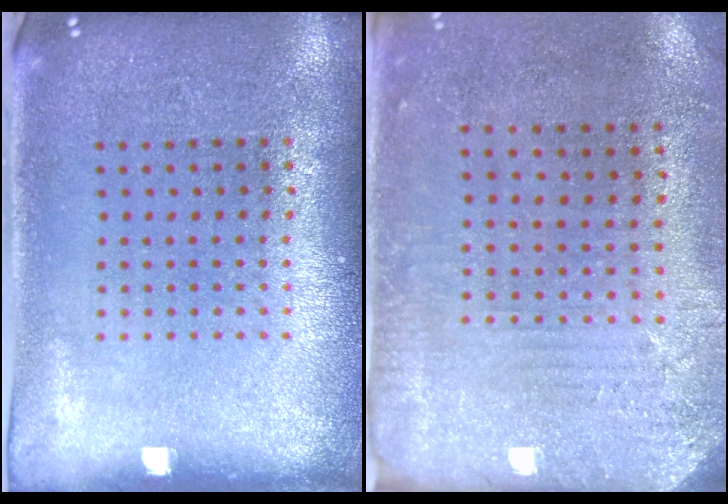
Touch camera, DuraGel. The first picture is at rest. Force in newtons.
{"total": 2.8, "press": 2.3, "slide": 1.5}